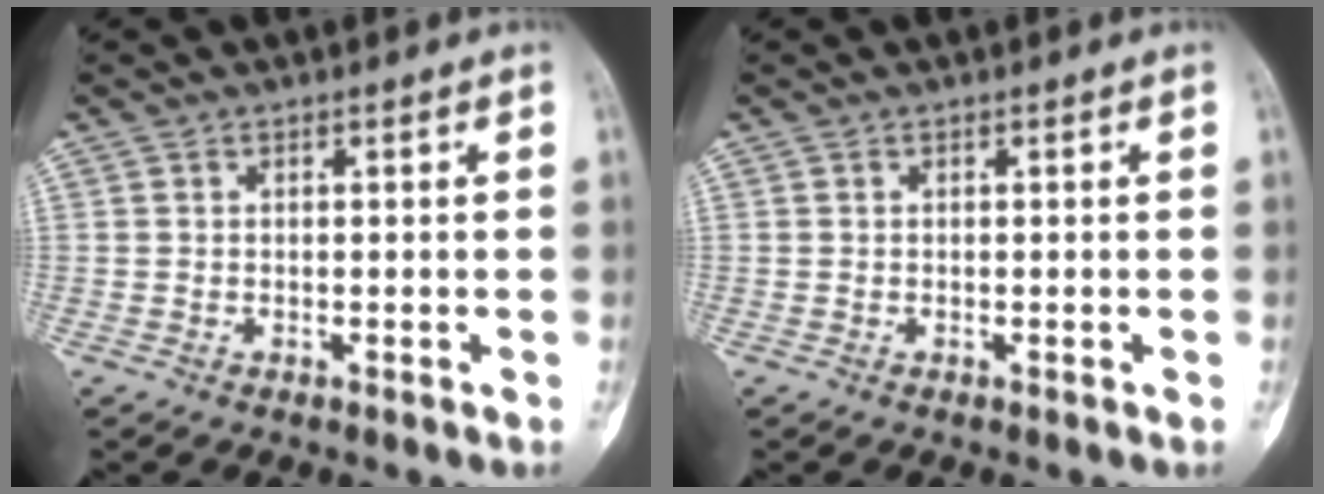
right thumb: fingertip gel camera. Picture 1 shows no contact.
{"total": 0.0}